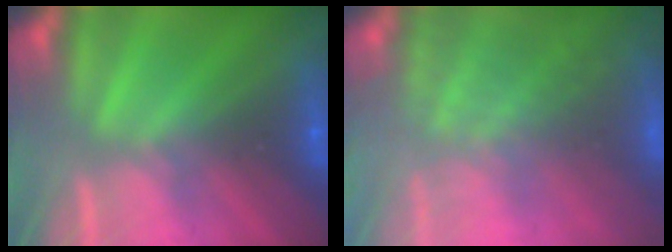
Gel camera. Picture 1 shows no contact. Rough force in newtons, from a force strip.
{"total": 11.2}